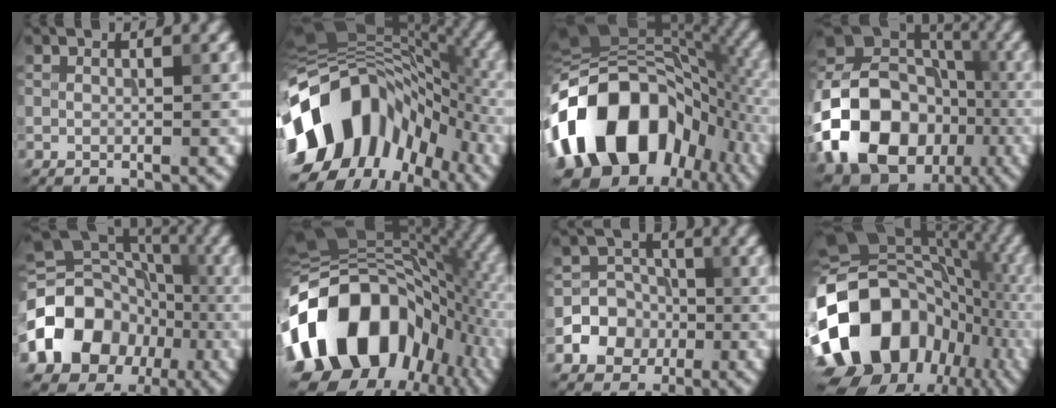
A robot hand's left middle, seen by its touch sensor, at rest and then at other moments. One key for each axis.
{"total": 17.6, "fx": -5.7, "fy": 12.2, "fz": 11.3, "tx": -0.200, "ty": 0.005, "tz": -0.104}
{"total": 16.6, "fx": -5.6, "fy": 11.5, "fz": 10.6, "tx": -0.176, "ty": 0.007, "tz": -0.106}
{"total": 18.5, "fx": -6.6, "fy": 14.3, "fz": 9.7, "tx": -0.195, "ty": -0.003, "tz": -0.128}
{"total": 12.5, "fx": -4.0, "fy": 10.2, "fz": 6.1, "tx": -0.128, "ty": -0.001, "tz": -0.084}
{"total": 18.2, "fx": -5.6, "fy": 12.5, "fz": 11.9, "tx": -0.215, "ty": 0.001, "tz": -0.106}
{"total": 5.0, "fx": -1.5, "fy": 4.5, "fz": 1.6, "tx": 0.001, "ty": 0.001, "tz": -0.052}
{"total": 18.4, "fx": -5.0, "fy": 13.3, "fz": 11.7, "tx": -0.221, "ty": 0.007, "tz": -0.097}